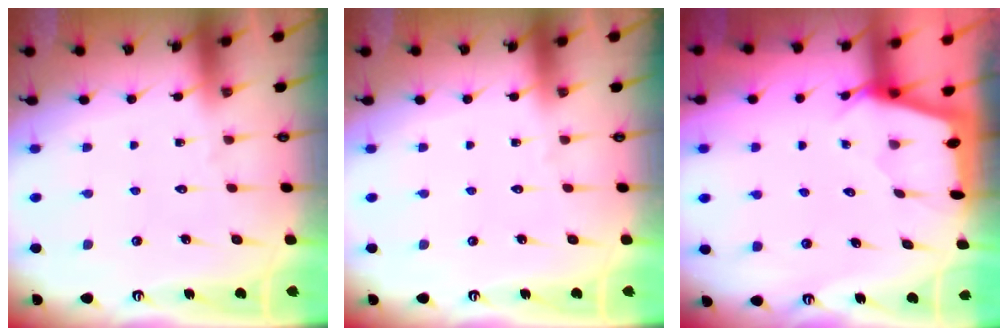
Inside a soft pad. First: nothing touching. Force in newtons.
{"total": 0.0}
{"total": 2.3, "press": 2.3, "slide": 0.3}